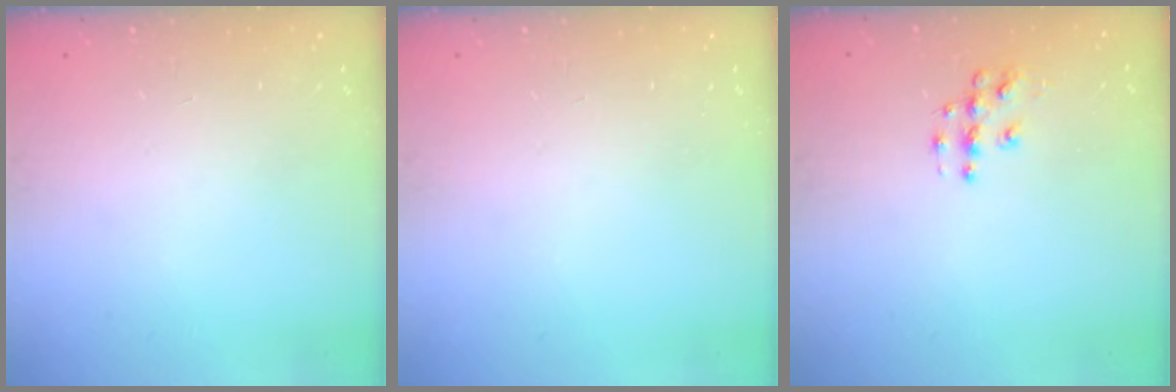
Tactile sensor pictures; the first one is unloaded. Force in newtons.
{"total": 0.0}
{"total": 4.8, "press": 4.8, "slide": 0.3}